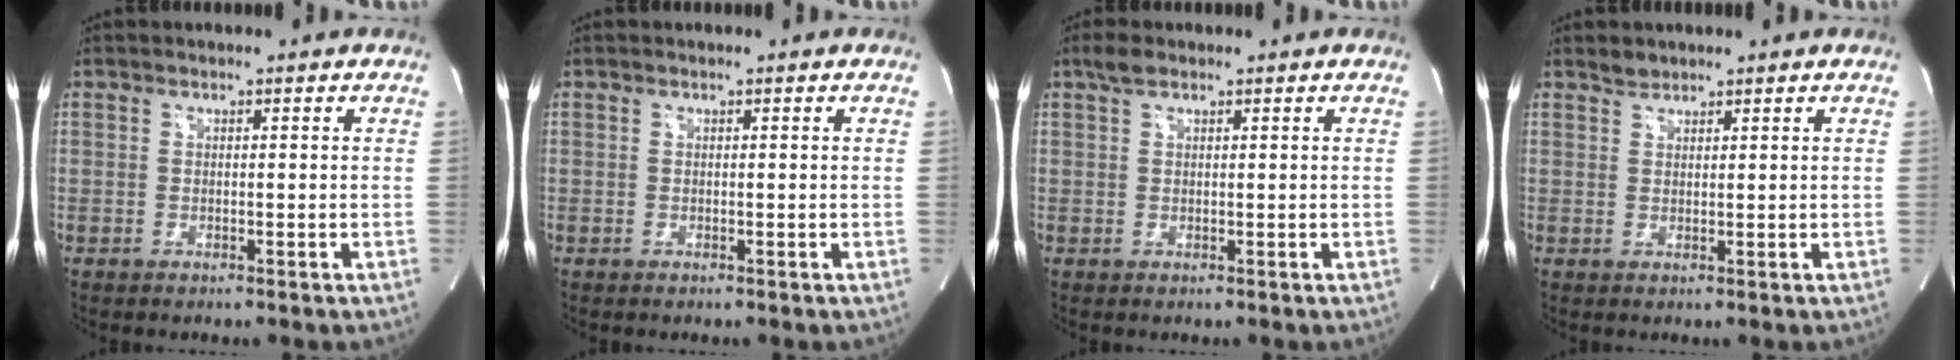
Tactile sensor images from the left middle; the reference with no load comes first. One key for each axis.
{"total": 0.0}
{"total": 1.9, "fx": 1.4, "fy": 0.8, "fz": 1.1, "tx": -0.028, "ty": 0.013, "tz": 0.029}
{"total": 1.4, "fx": 1.3, "fy": 0.5, "fz": 0.1, "tx": -0.004, "ty": 0.001, "tz": 0.025}